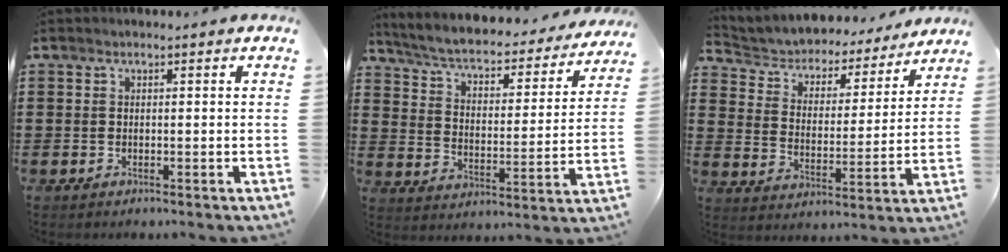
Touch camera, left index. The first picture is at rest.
{"total": 4.3, "force": [3.8, 0.7, 2.0], "torque": [-0.059, -0.036, 0.055]}
{"total": 3.9, "force": [3.7, 1.3, 0.1], "torque": [-0.029, -0.031, 0.054]}